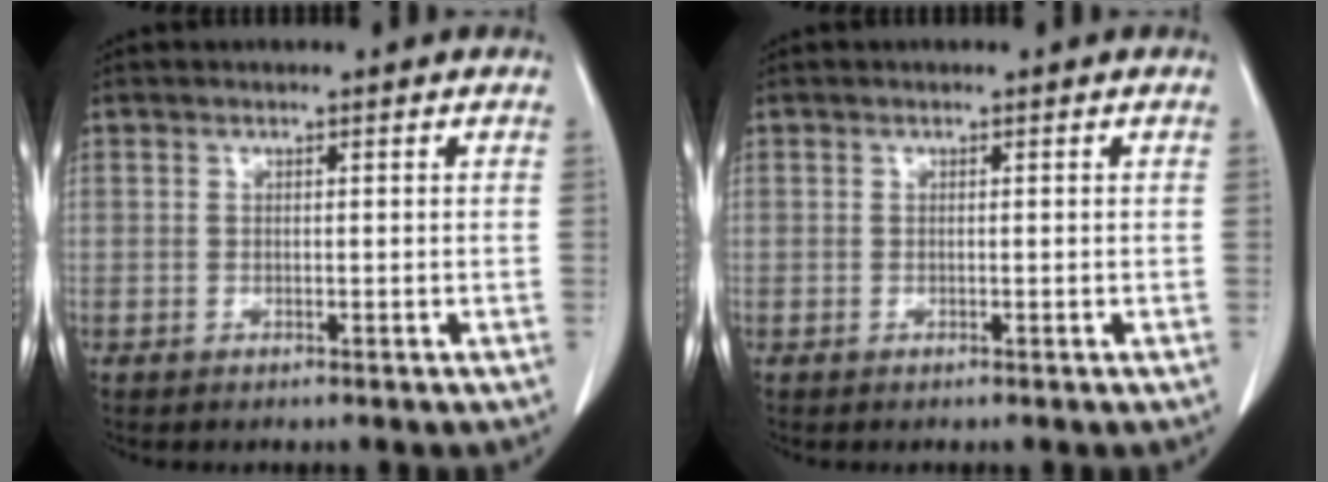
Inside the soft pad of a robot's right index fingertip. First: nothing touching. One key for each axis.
{"total": 0.0}